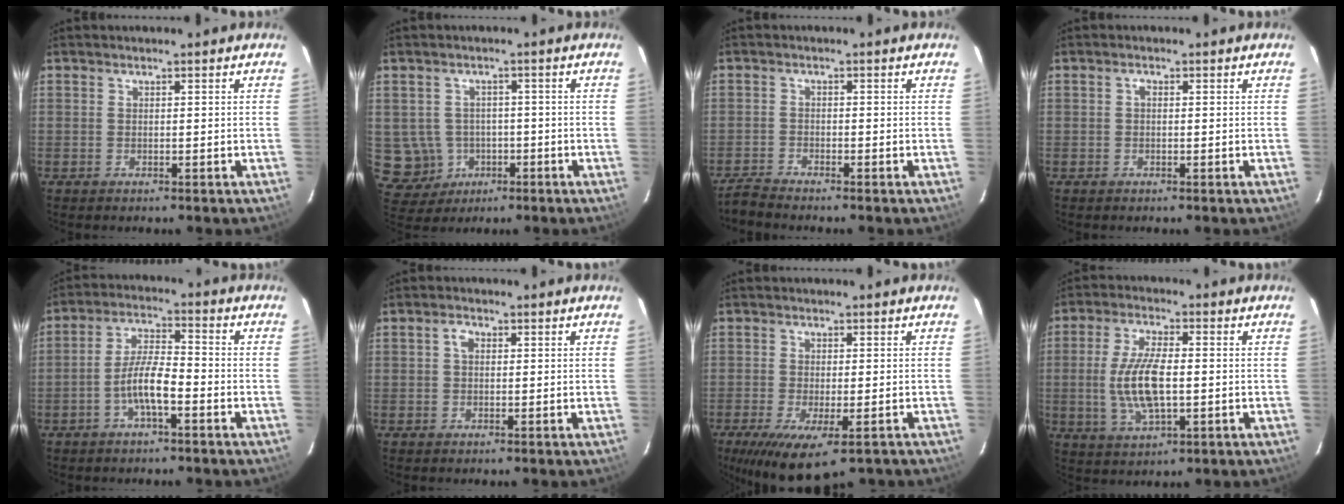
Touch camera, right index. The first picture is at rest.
{"total": 7.5, "force": [-1.6, 7.2, 1.6], "torque": [-0.058, 0.013, -0.007]}
{"total": 2.6, "force": [-2.6, -0.2, 0.1], "torque": [-0.014, -0.007, -0.056]}
{"total": 0.7, "force": [0.0, 0.5, 0.5], "torque": [-0.008, 0.005, -0.002]}
{"total": 6.8, "force": [-3.1, 1.5, 5.9], "torque": [-0.123, 0.009, -0.056]}
{"total": 1.7, "force": [0.3, 1.3, 1.1], "torque": [-0.022, 0.008, 0.003]}
{"total": 10.8, "force": [-6.7, 3.4, 7.8], "torque": [-0.154, -0.043, -0.102]}
{"total": 10.5, "force": [-0.8, 4.0, 9.6], "torque": [-0.199, -0.004, -0.012]}